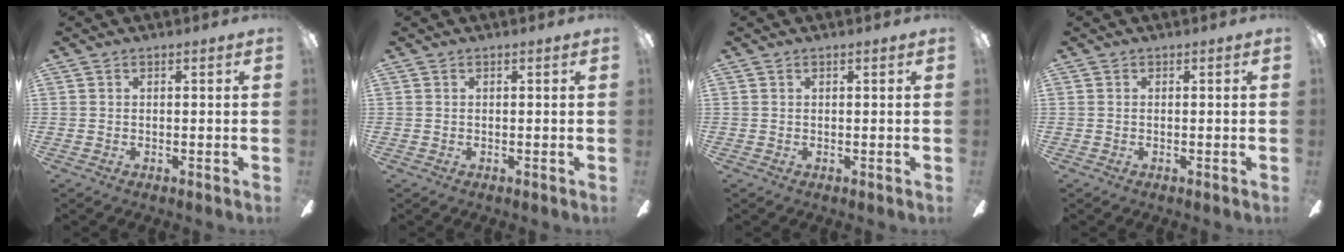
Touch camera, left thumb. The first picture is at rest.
{"total": 0.0}
{"total": 0.8, "force": [0.3, 0.0, 0.8], "torque": [-0.015, -0.002, 0.005]}
{"total": 0.0}